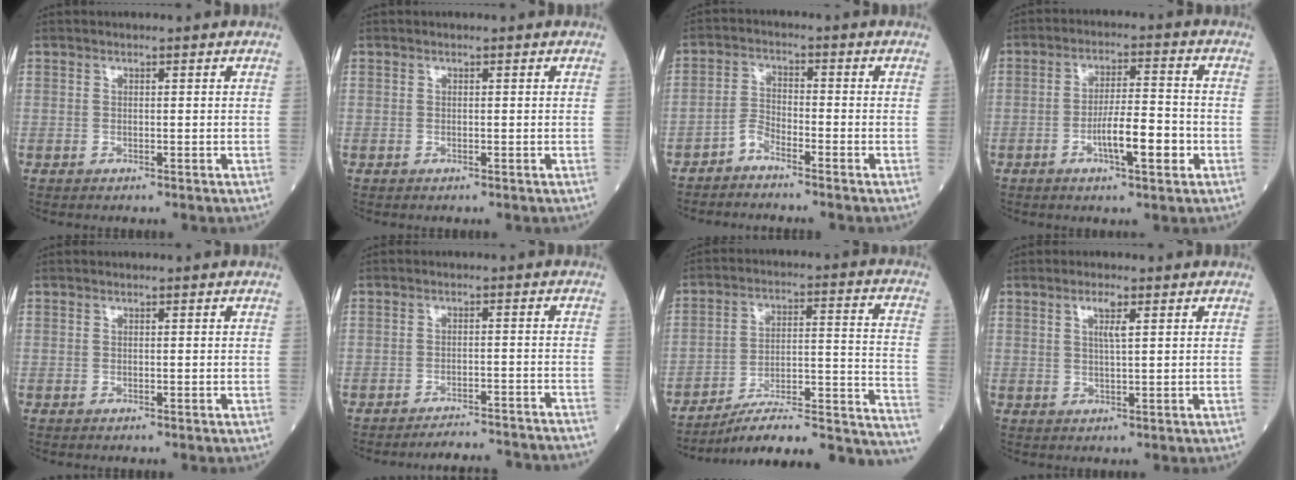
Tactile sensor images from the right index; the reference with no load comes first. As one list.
[{"total": 0.0}, {"total": 2.8, "force": [-2.5, 0.5, 1.0], "torque": [-0.020, -0.003, -0.054]}, {"total": 7.4, "force": [-2.6, 1.3, 6.8], "torque": [-0.117, 0.003, -0.043]}, {"total": 0.0}, {"total": 11.4, "force": [-11.0, -0.1, 2.7], "torque": [-0.015, -0.006, -0.136]}, {"total": 20.5, "force": [-17.1, 2.8, 11.0], "torque": [-0.086, 0.042, -0.246]}, {"total": 2.7, "force": [1.2, 0.2, 2.4], "torque": [-0.046, 0.001, 0.020]}]